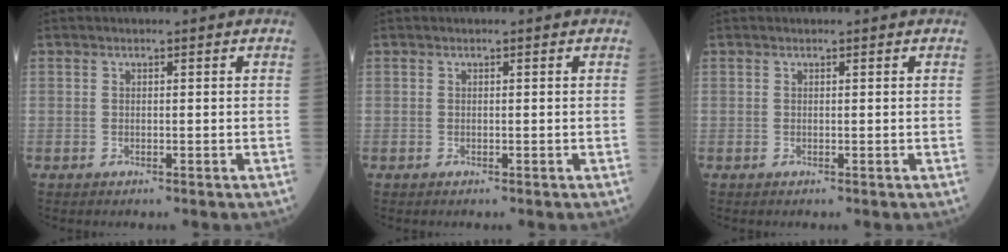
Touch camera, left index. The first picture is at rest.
{"total": 0.0}
{"total": 0.6, "force": [0.6, 0.0, 0.1], "torque": [-0.006, 0.005, 0.009]}